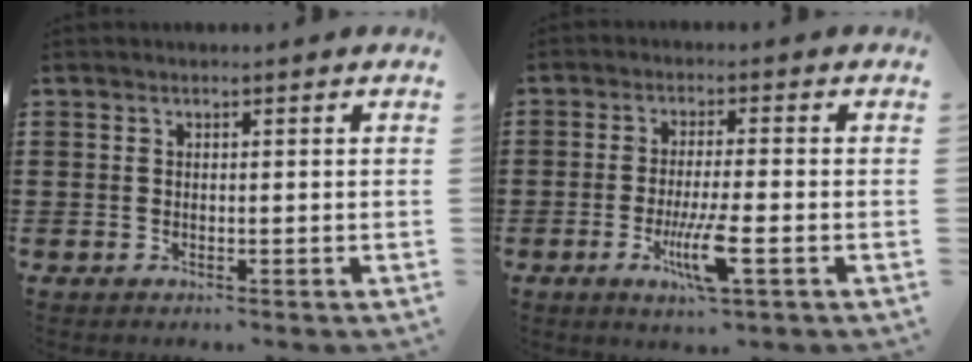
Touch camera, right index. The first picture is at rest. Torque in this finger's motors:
{"motor_torque": [2.14, 0.00, 0.49, 0.12]}